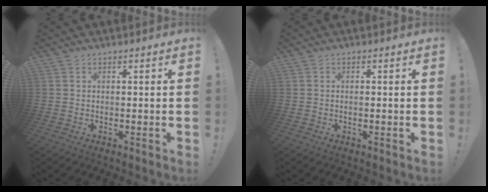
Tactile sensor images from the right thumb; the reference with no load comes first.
{"total": 0.8, "force": [-0.4, 0.0, 0.7], "torque": [-0.004, -0.004, -0.008]}